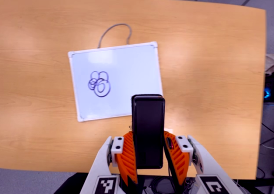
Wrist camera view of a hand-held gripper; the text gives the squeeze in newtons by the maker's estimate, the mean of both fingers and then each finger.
{"total": 3.9, "left": 2.6, "right": 5.2}